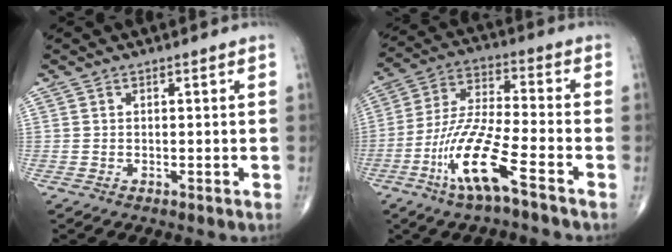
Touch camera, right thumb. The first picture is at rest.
{"total": 13.8, "force": [-7.2, 2.1, 11.6], "torque": [-0.249, 0.028, -0.144]}